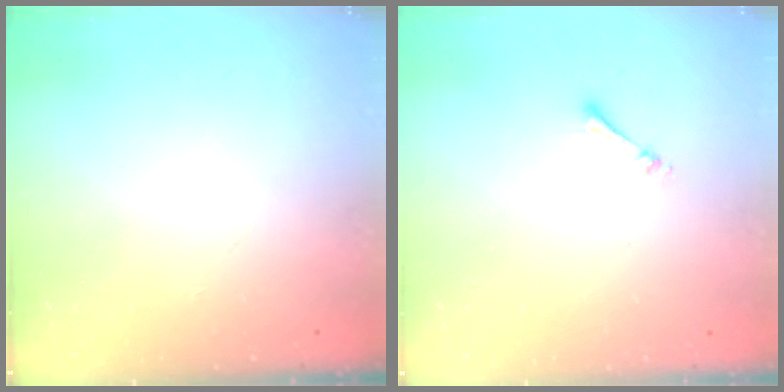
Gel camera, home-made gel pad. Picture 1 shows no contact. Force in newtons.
{"total": 2.7, "press": 2.7, "slide": 0.4}